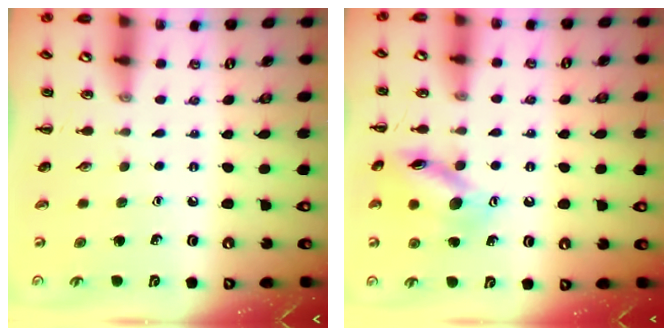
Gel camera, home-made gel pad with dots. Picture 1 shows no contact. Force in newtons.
{"total": 13.7, "press": 13.7, "slide": 0.9}